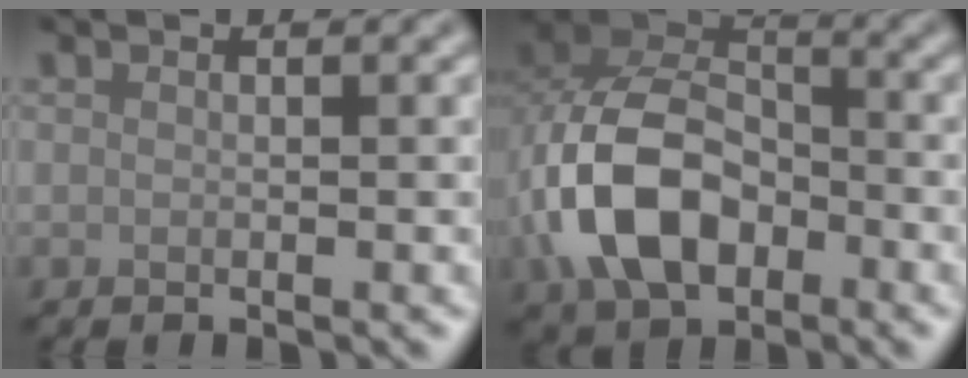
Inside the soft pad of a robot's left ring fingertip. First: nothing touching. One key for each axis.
{"total": 9.1, "fx": -2.7, "fy": 6.0, "fz": 6.3, "tx": -0.133, "ty": 0.008, "tz": -0.059}